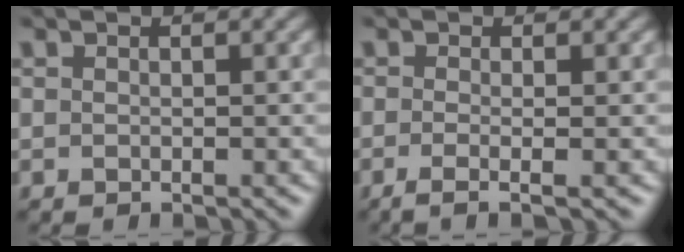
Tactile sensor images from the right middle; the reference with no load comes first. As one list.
[{"total": 2.7, "force": [-0.6, 1.0, 2.4], "torque": [-0.031, -0.009, -0.017]}]